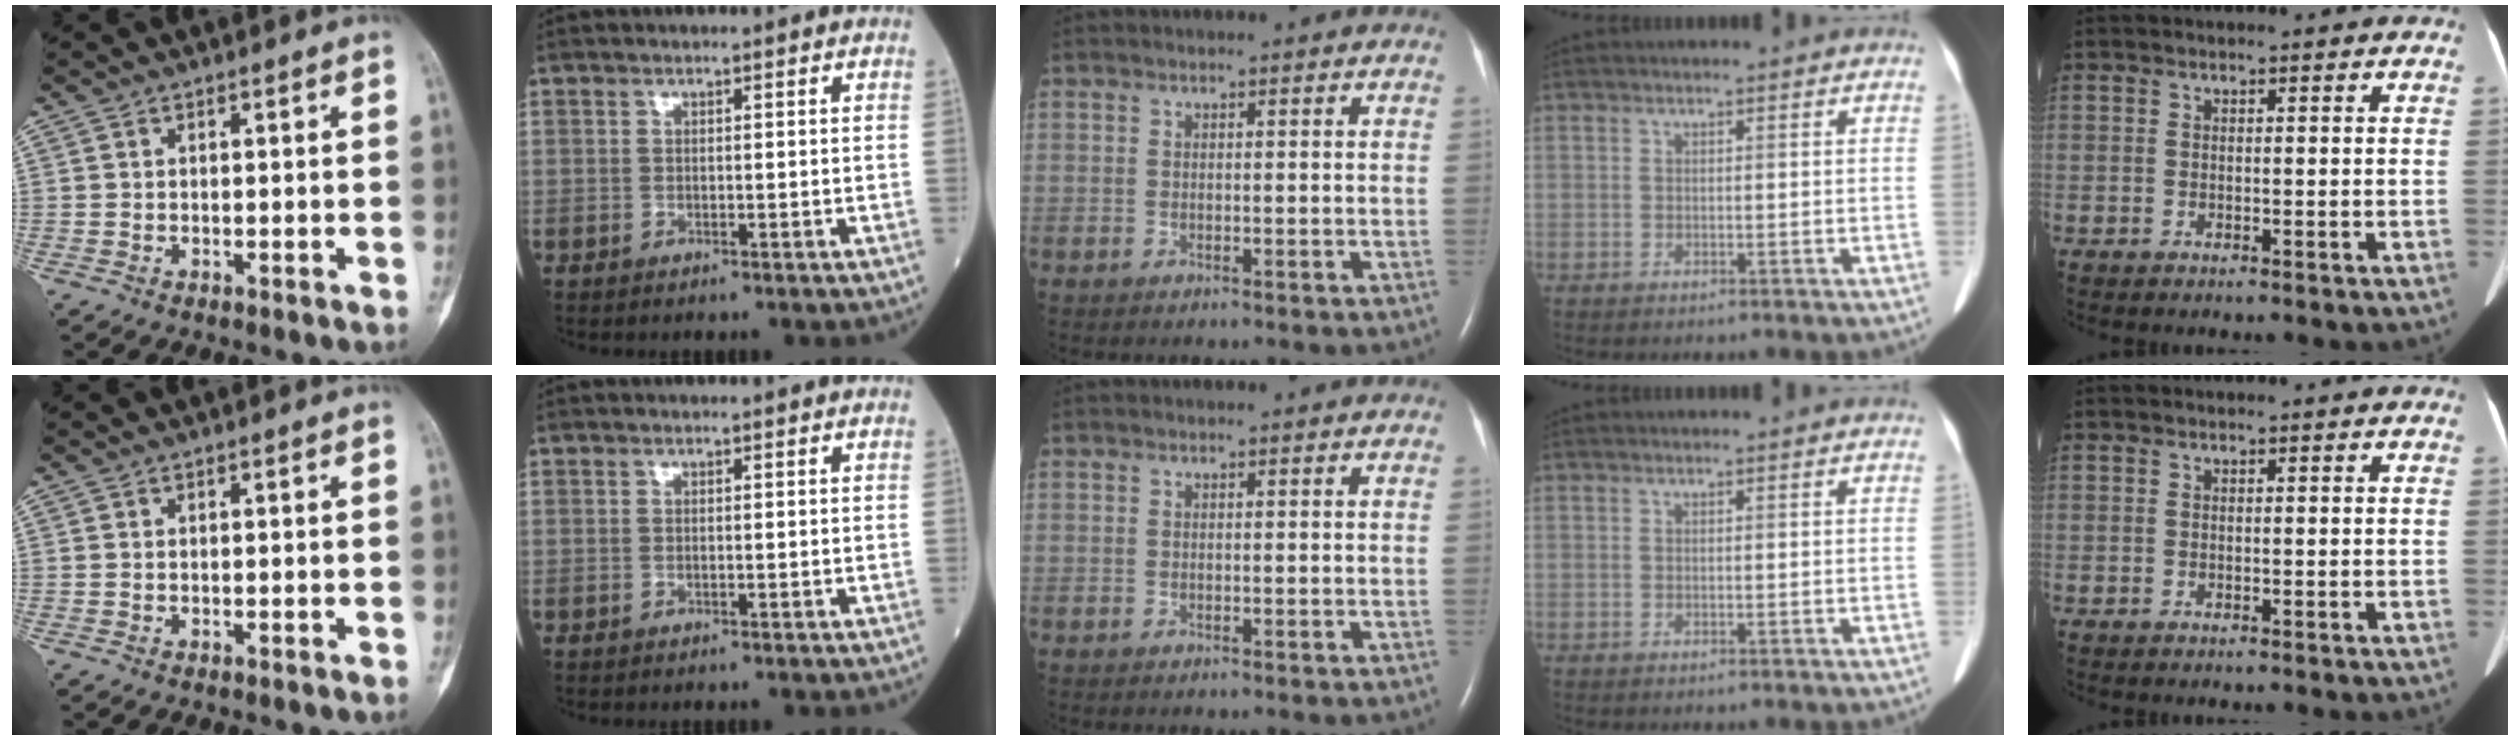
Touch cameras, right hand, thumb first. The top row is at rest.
{}